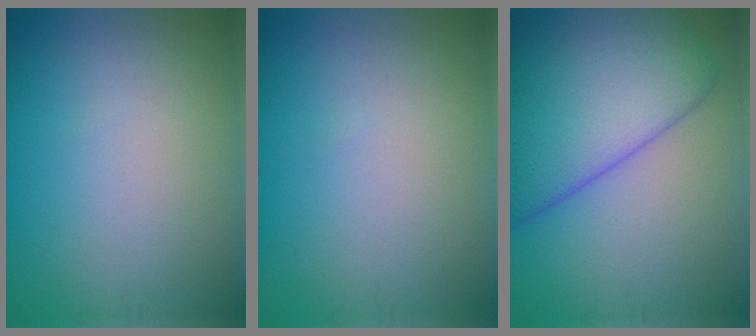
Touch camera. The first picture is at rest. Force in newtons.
{"total": 0.0}
{"total": 10.4, "press": 10.4, "slide": 0.2}